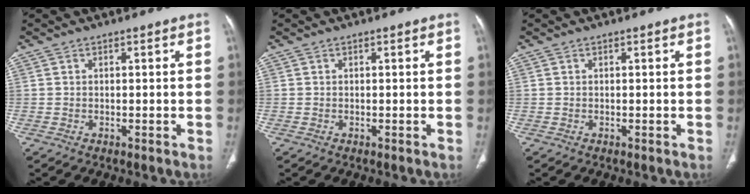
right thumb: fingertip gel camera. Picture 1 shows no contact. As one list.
[{"total": 0.0}, {"total": 0.0}]